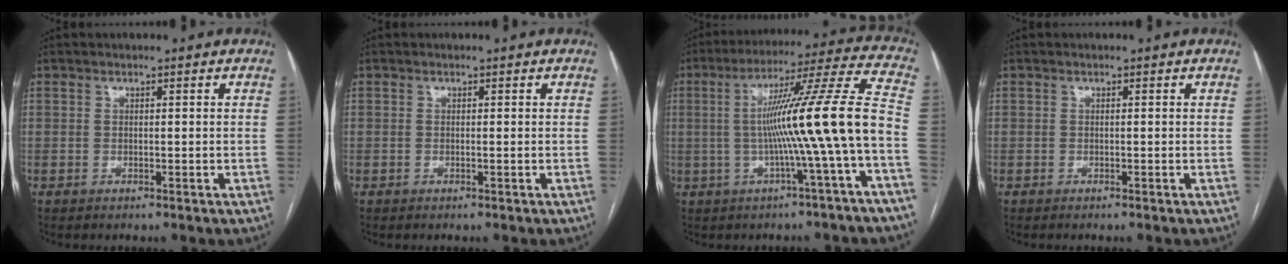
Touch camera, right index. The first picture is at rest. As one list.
[{"total": 0.0}, {"total": 15.6, "force": [-2.6, -2.0, 15.3], "torque": [-0.235, 0.019, -0.044]}, {"total": 0.0}]